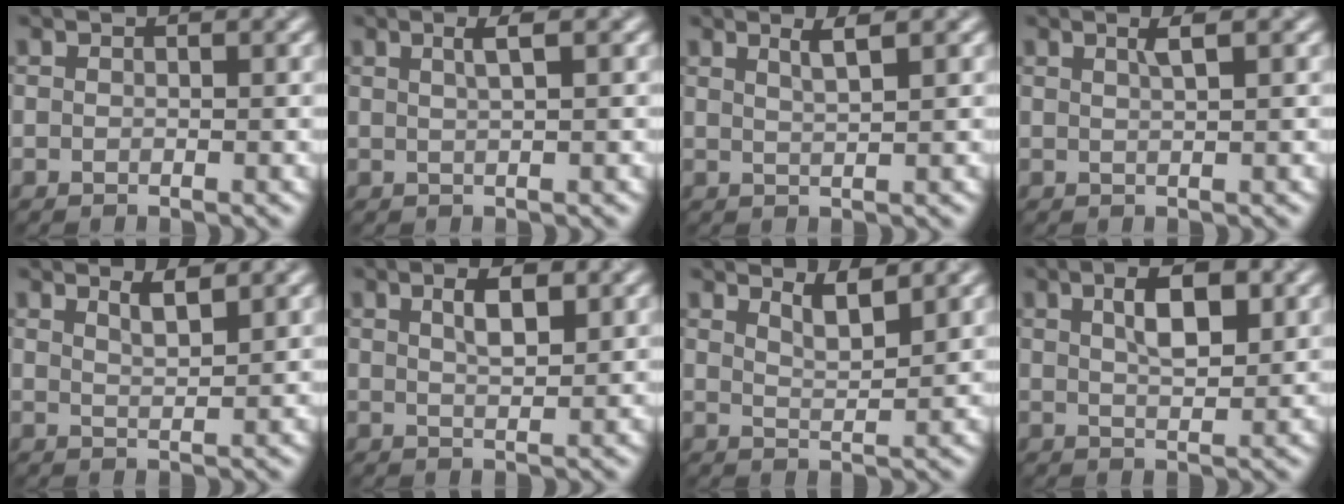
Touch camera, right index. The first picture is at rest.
{"total": 1.1, "force": [0.3, 0.0, 1.0], "torque": [-0.022, 0.009, 0.011]}
{"total": 1.1, "force": [0.6, 0.0, 0.9], "torque": [-0.019, 0.008, 0.017]}
{"total": 0.8, "force": [0.3, -0.1, 0.8], "torque": [-0.017, 0.008, 0.012]}
{"total": 1.2, "force": [1.0, 0.0, 0.7], "torque": [-0.012, 0.005, 0.025]}
{"total": 1.9, "force": [0.8, 0.3, 1.7], "torque": [-0.033, 0.010, 0.024]}
{"total": 1.7, "force": [1.5, 0.1, 0.8], "torque": [-0.015, 0.002, 0.037]}
{"total": 3.2, "force": [1.1, 0.8, 2.8], "torque": [-0.057, 0.013, 0.029]}